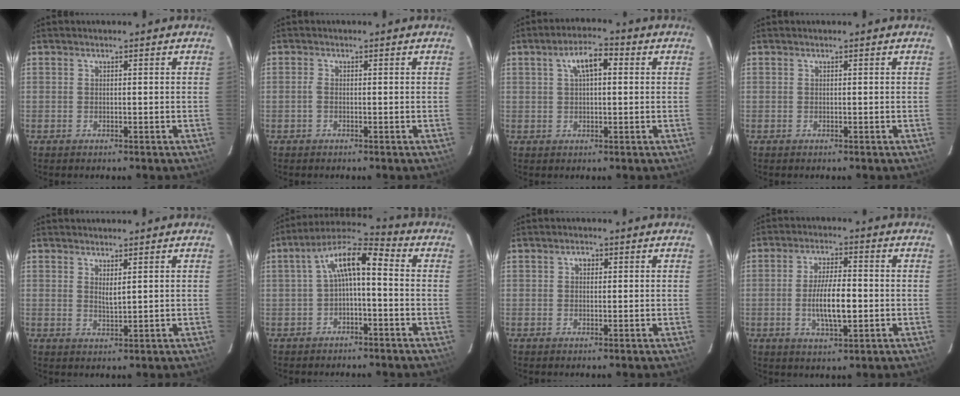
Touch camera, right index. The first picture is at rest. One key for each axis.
{"total": 1.0, "fx": -0.3, "fy": 0.5, "fz": 0.8, "tx": -0.019, "ty": 0.002, "tz": -0.008}
{"total": 5.9, "fx": 1.8, "fy": 2.4, "fz": 5.0, "tx": -0.092, "ty": 0.020, "tz": 0.032}
{"total": 0.0}
{"total": 2.2, "fx": 1.1, "fy": 0.5, "fz": 1.8, "tx": -0.031, "ty": -0.004, "tz": 0.019}
{"total": 8.3, "fx": -0.7, "fy": 2.8, "fz": 7.8, "tx": -0.153, "ty": 0.028, "tz": -0.016}
{"total": 1.4, "fx": 0.3, "fy": 1.1, "fz": 0.7, "tx": -0.011, "ty": 0.008, "tz": 0.003}
{"total": 8.4, "fx": -1.4, "fy": 2.6, "fz": 7.9, "tx": -0.150, "ty": -0.005, "tz": -0.022}